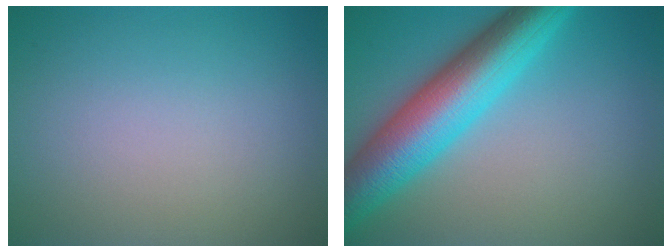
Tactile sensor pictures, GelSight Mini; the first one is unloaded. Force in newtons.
{"total": 9.4, "press": 9.4, "slide": 0.1}